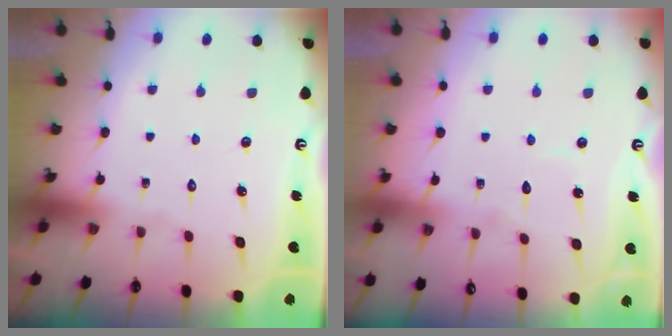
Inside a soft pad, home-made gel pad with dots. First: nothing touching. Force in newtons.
{"total": 2.5, "press": 2.5, "slide": 0.2}